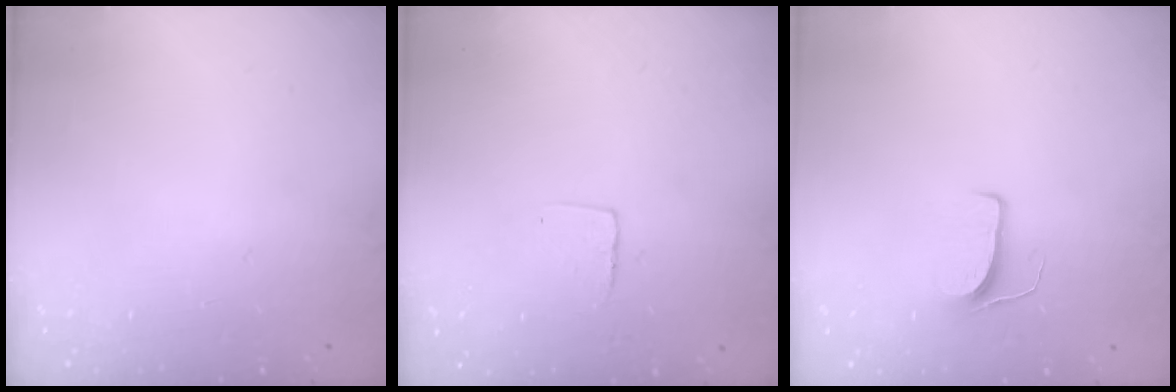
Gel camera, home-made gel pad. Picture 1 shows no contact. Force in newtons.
{"total": 3.9, "press": 3.8, "slide": 0.3}
{"total": 6.2, "press": 6.2, "slide": 0.5}